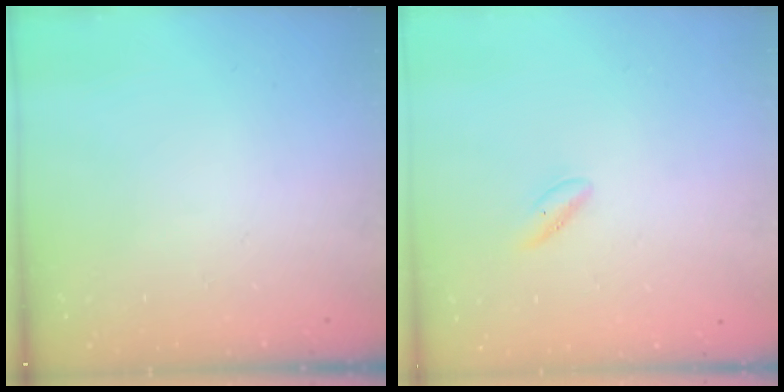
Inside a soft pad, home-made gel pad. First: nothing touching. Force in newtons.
{"total": 2.2, "press": 2.0, "slide": 0.8}